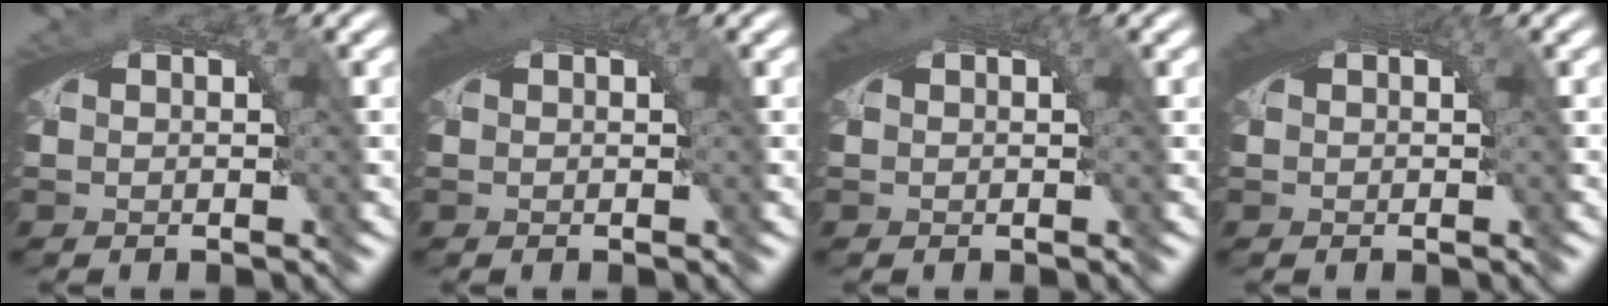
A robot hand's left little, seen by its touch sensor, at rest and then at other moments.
{"total": 2.2, "force": [0.9, 0.4, 2.0], "torque": [-0.025, 0.008, 0.013]}
{"total": 1.6, "force": [0.7, 0.2, 1.5], "torque": [-0.020, 0.005, 0.012]}
{"total": 2.0, "force": [0.8, 0.4, 1.8], "torque": [-0.022, 0.007, 0.013]}